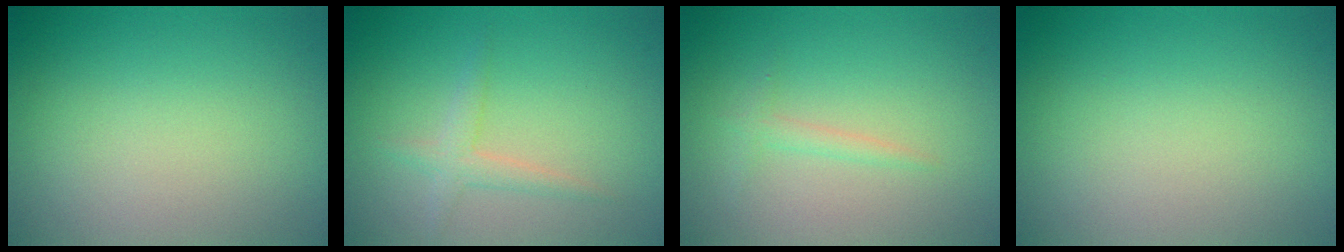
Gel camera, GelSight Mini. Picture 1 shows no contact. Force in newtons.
{"total": 1.8, "press": 1.8, "slide": 0.0}
{"total": 1.1, "press": 1.1, "slide": 0.0}
{"total": 0.0}